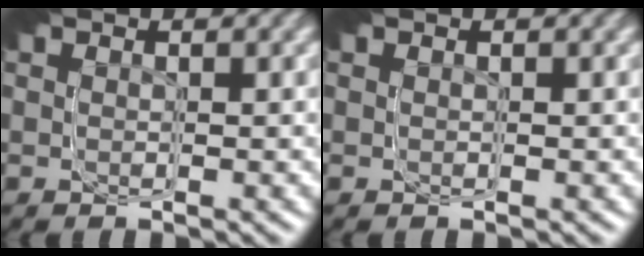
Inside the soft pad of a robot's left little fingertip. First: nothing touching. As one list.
[{"total": 0.0}]